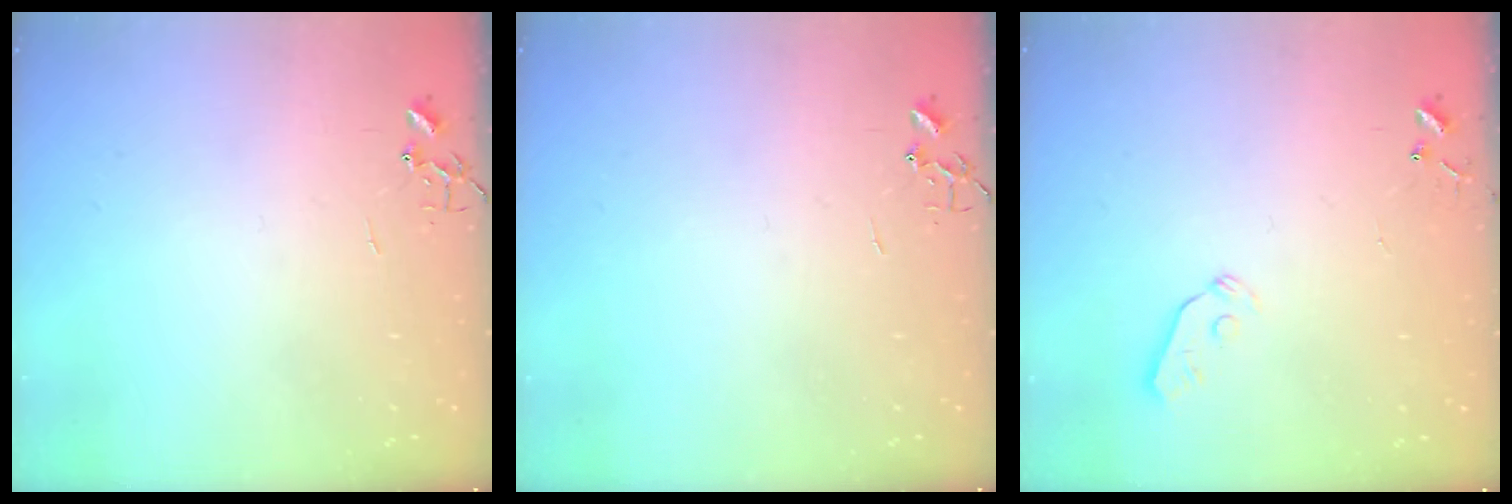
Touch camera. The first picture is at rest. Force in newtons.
{"total": 0.0}
{"total": 3.6, "press": 3.5, "slide": 0.7}